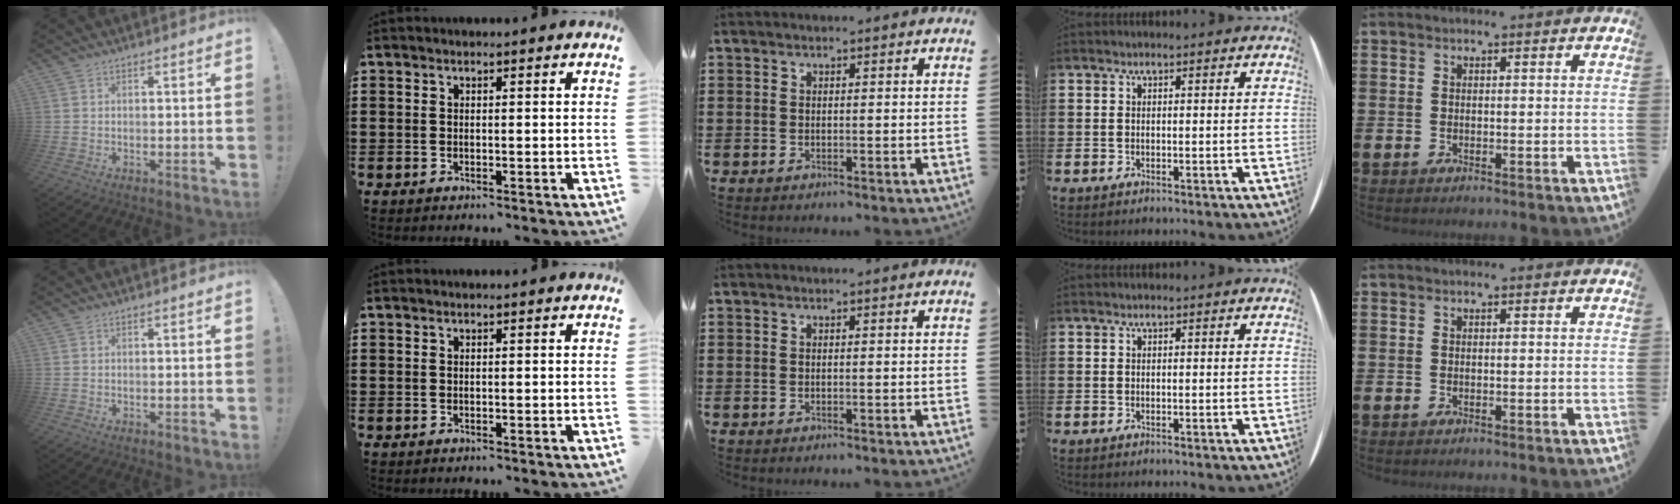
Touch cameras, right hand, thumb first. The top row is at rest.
{}